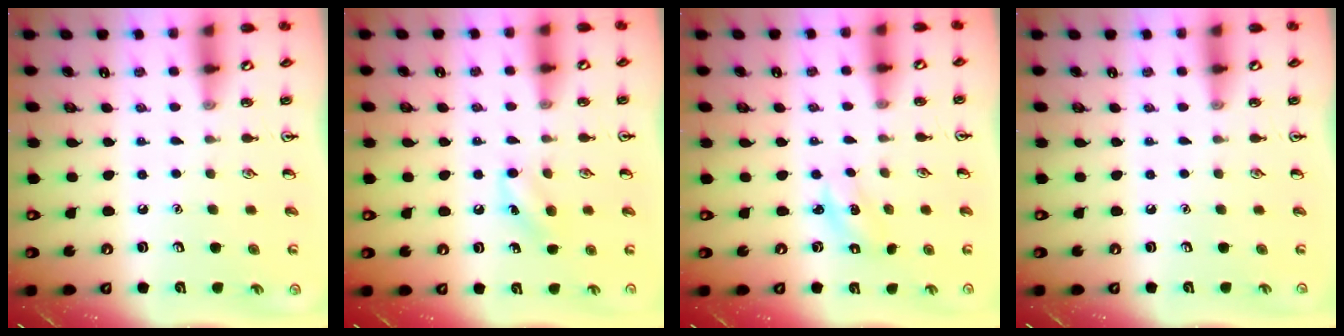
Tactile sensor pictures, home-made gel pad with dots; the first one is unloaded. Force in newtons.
{"total": 7.4, "press": 7.1, "slide": 2.0}
{"total": 2.3, "press": 2.2, "slide": 0.4}
{"total": 0.0}